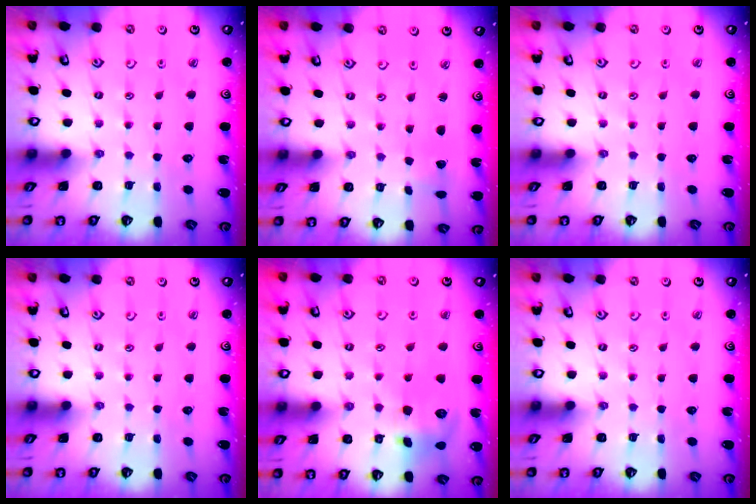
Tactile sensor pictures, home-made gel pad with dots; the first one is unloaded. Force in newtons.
{"total": 2.4, "press": 2.4, "slide": 0.1}
{"total": 0.0}
{"total": 0.0}
{"total": 11.0, "press": 10.8, "slide": 1.8}
{"total": 0.0}